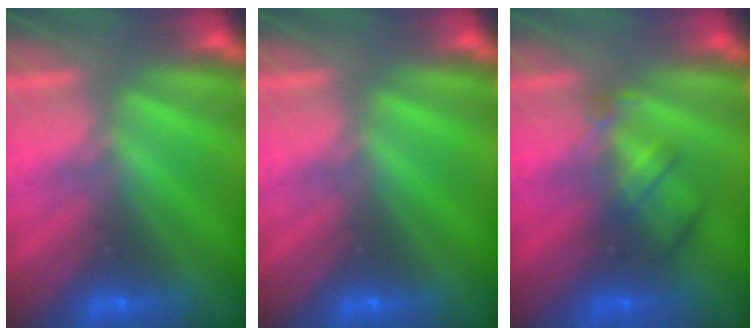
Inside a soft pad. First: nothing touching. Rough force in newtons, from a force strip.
{"total": 0.0}
{"total": 2.4}